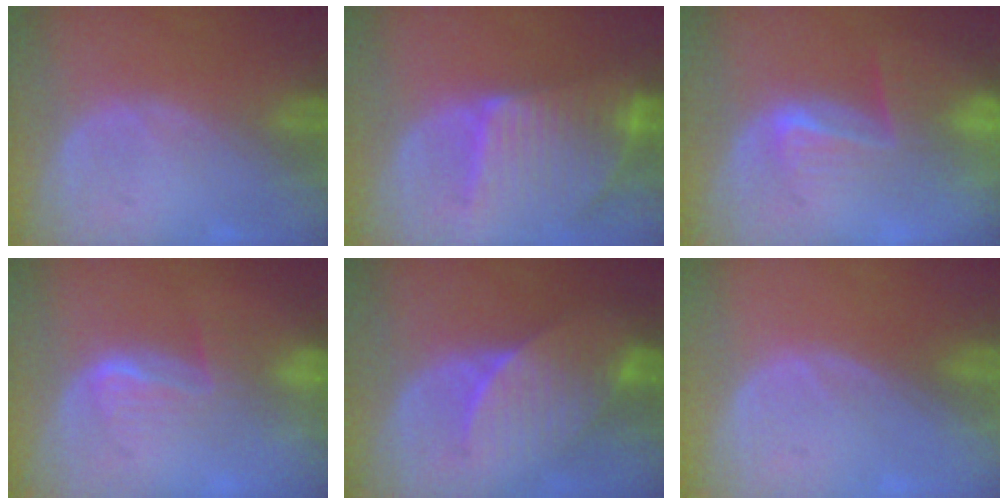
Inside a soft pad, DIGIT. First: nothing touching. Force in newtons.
{"total": 9.4, "press": 8.2, "slide": 4.6}
{"total": 7.1, "press": 6.9, "slide": 1.9}
{"total": 4.5, "press": 4.5, "slide": 0.5}
{"total": 7.2, "press": 7.1, "slide": 1.5}
{"total": 0.0}